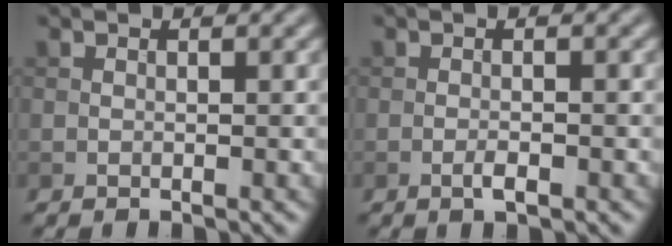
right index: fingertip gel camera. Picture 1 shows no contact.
{"total": 1.4, "force": [-0.7, 0.2, 1.3], "torque": [-0.023, 0.000, -0.014]}